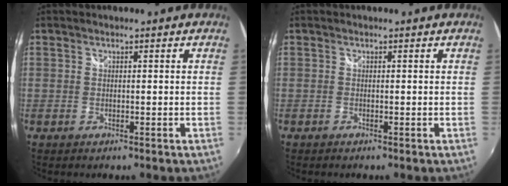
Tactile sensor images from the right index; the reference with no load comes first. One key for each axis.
{"total": 0.0}